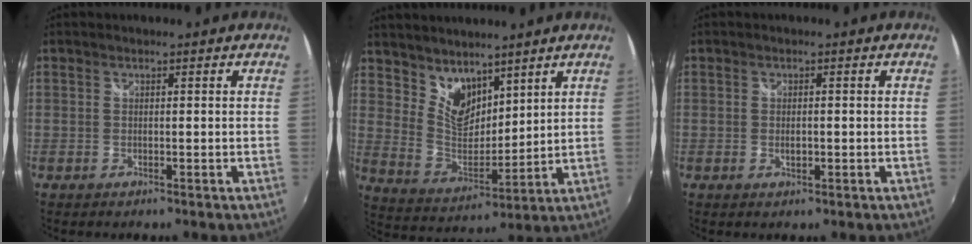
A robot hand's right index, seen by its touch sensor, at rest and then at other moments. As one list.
[{"total": 9.3, "force": [6.9, 5.0, 3.6], "torque": [-0.058, -0.001, 0.141]}, {"total": 1.4, "force": [-0.3, 0.8, 1.1], "torque": [-0.018, 0.000, -0.005]}]